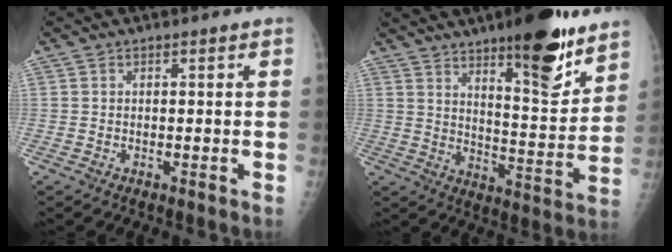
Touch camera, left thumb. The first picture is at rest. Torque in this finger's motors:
{"motor_torque": [2.09, 1.20, 1.38, -1.39, 0.35]}